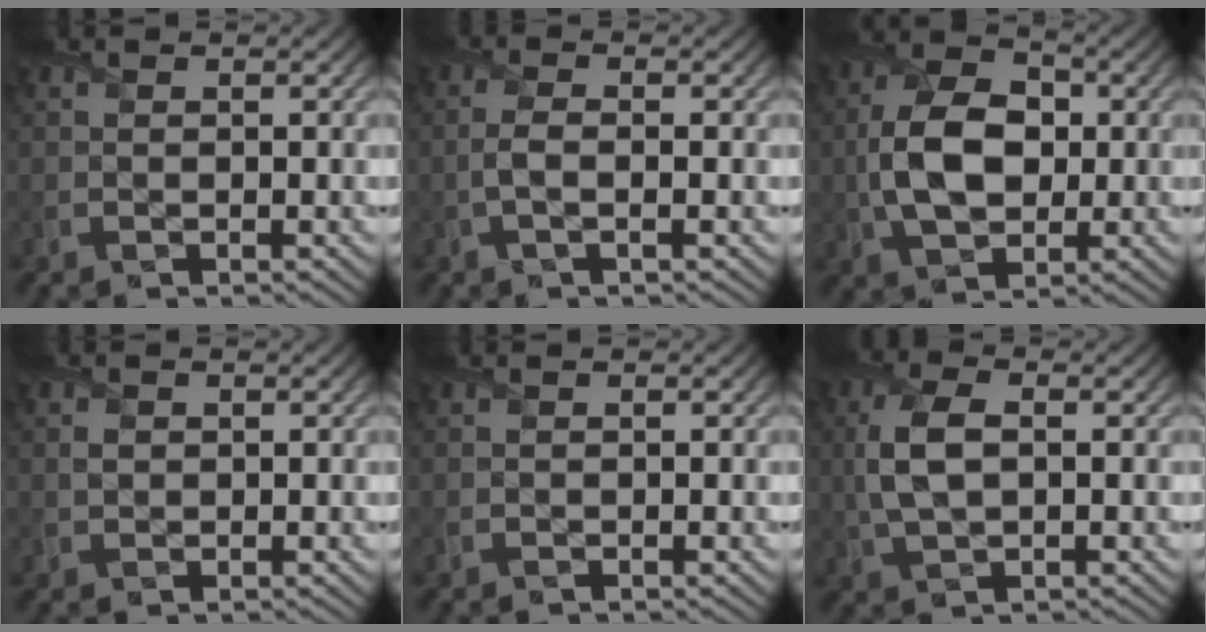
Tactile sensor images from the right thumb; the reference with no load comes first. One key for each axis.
{"total": 2.2, "fx": -0.4, "fy": 0.7, "fz": 2.0, "tx": -0.049, "ty": 0.002, "tz": -0.013}
{"total": 9.7, "fx": -0.4, "fy": 6.4, "fz": 7.3, "tx": -0.164, "ty": 0.001, "tz": -0.012}
{"total": 1.0, "fx": 0.3, "fy": 0.8, "fz": 0.5, "tx": -0.014, "ty": -0.001, "tz": 0.006}
{"total": 0.0}
{"total": 6.1, "fx": 0.3, "fy": 3.3, "fz": 5.2, "tx": -0.131, "ty": 0.005, "tz": 0.005}